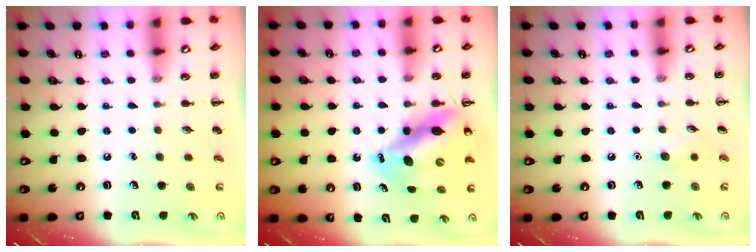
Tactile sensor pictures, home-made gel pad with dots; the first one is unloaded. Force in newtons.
{"total": 12.7, "press": 12.2, "slide": 3.2}
{"total": 4.9, "press": 4.7, "slide": 1.5}